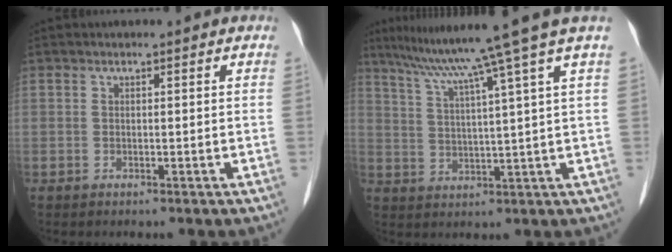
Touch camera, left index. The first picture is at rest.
{"total": 12.4, "force": [9.3, -3.2, 7.6], "torque": [-0.123, -0.006, 0.135]}